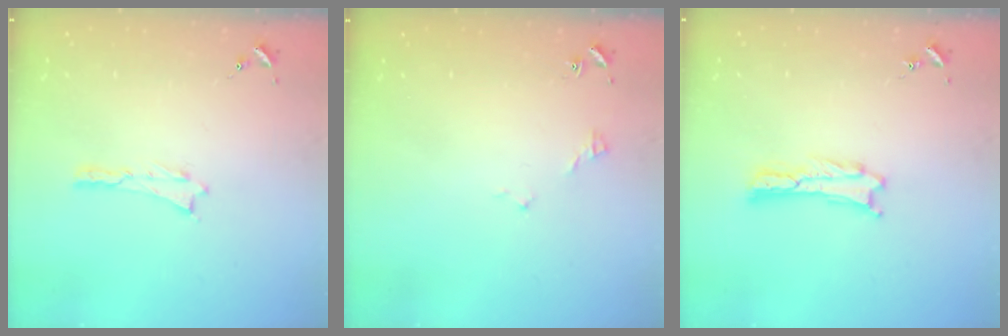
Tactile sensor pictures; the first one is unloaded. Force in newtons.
{"total": 2.9, "press": 2.9, "slide": 0.3}
{"total": 0.7, "press": 0.7, "slide": 0.2}